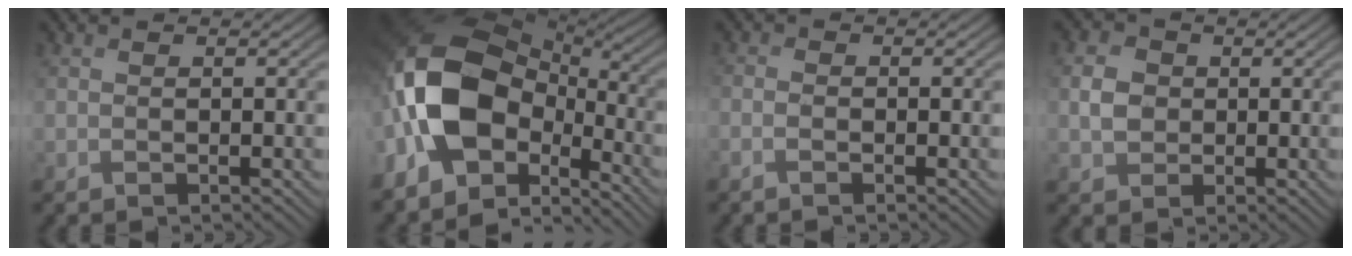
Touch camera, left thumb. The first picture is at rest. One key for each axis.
{"total": 16.4, "fx": -4.7, "fy": 10.4, "fz": 11.7, "tx": -0.255, "ty": -0.006, "tz": -0.104}
{"total": 1.1, "fx": -1.0, "fy": -0.2, "fz": 0.0, "tx": 0.008, "ty": 0.001, "tz": -0.026}
{"total": 3.6, "fx": -0.3, "fy": 3.2, "fz": 1.7, "tx": -0.040, "ty": 0.004, "tz": -0.016}